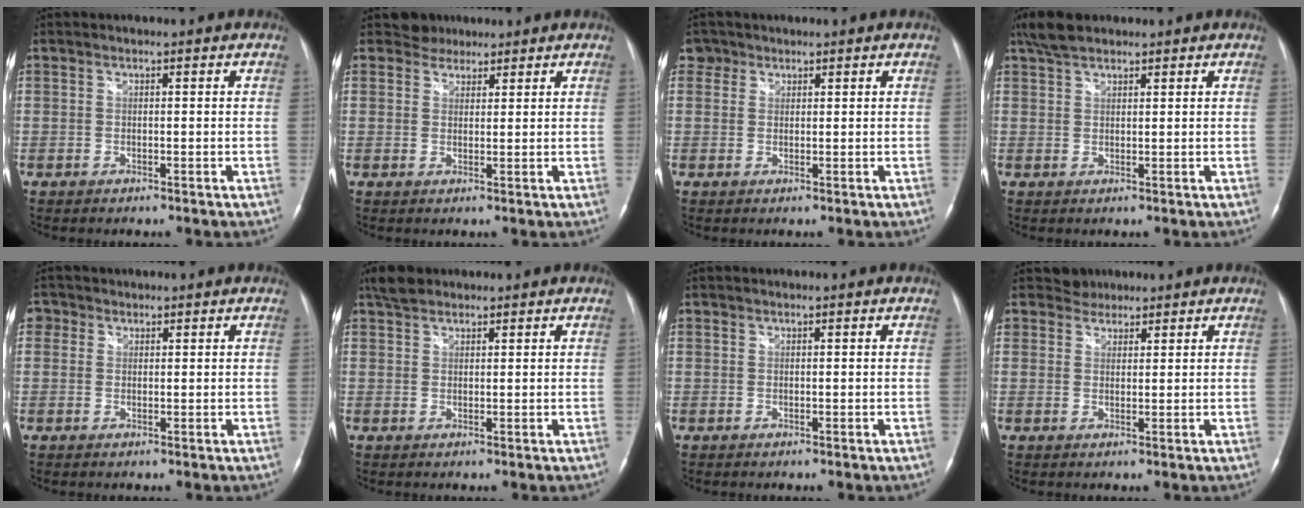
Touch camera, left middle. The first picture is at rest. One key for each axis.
{"total": 2.6, "fx": 2.2, "fy": 1.4, "fz": -0.5, "tx": 0.010, "ty": 0.004, "tz": 0.033}
{"total": 2.2, "fx": 1.4, "fy": 1.7, "fz": -0.2, "tx": 0.010, "ty": 0.008, "tz": 0.019}
{"total": 4.2, "fx": 3.4, "fy": 1.5, "fz": 1.9, "tx": -0.049, "ty": 0.014, "tz": 0.068}
{"total": 2.2, "fx": 1.1, "fy": 1.9, "fz": 0.2, "tx": 0.005, "ty": 0.005, "tz": 0.015}
{"total": 2.8, "fx": 2.4, "fy": 1.3, "fz": 0.8, "tx": -0.021, "ty": 0.010, "tz": 0.042}
{"total": 0.0}
{"total": 2.4, "fx": 2.0, "fy": 1.1, "fz": -0.6, "tx": 0.010, "ty": 0.004, "tz": 0.030}